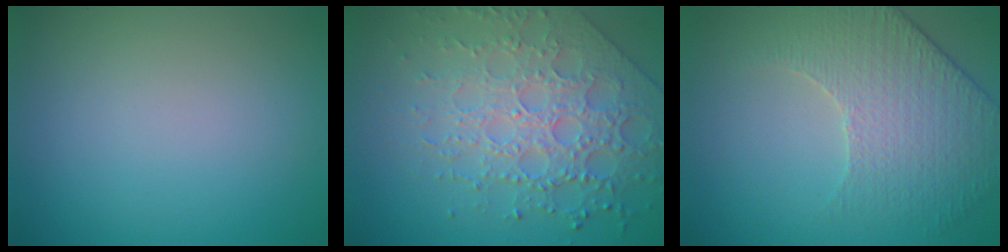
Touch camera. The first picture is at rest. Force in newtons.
{"total": 6.0, "press": 5.2, "slide": 3.1}
{"total": 4.3, "press": 4.0, "slide": 1.5}